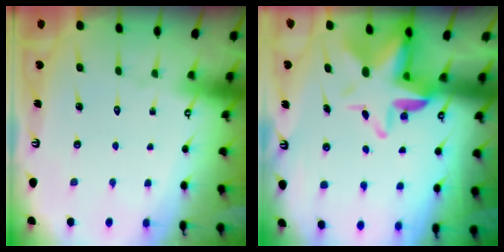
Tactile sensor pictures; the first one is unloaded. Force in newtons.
{"total": 9.6, "press": 9.5, "slide": 1.6}